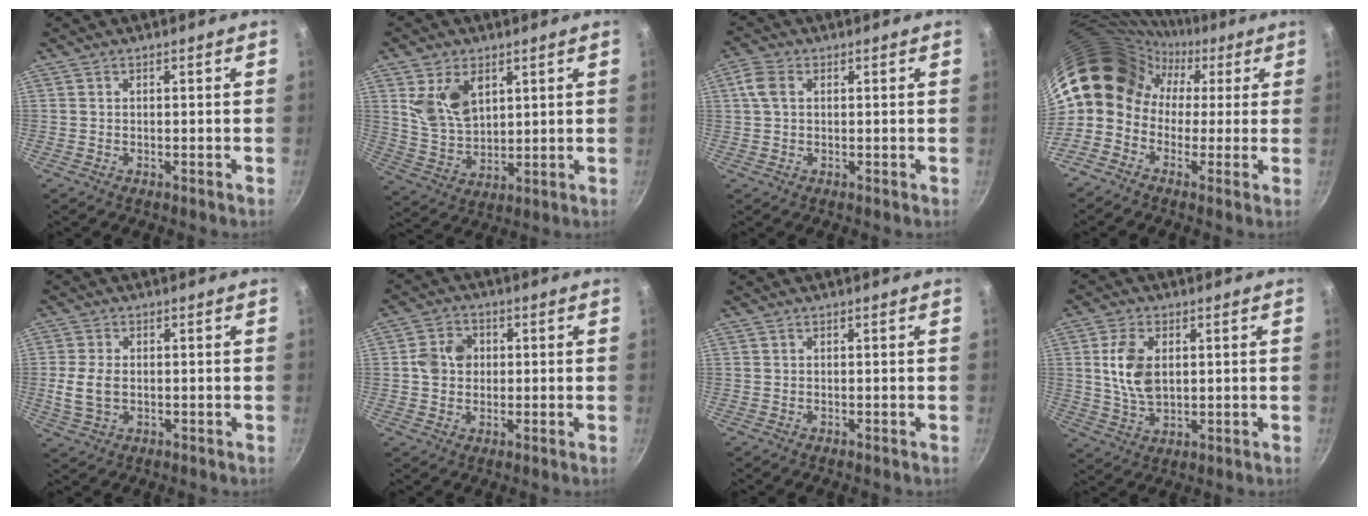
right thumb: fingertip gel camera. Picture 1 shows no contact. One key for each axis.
{"total": 10.4, "fx": 4.0, "fy": 6.7, "fz": 6.8, "tx": -0.110, "ty": -0.027, "tz": 0.086}
{"total": 3.9, "fx": 1.0, "fy": 2.7, "fz": 2.7, "tx": -0.054, "ty": 0.007, "tz": 0.014}
{"total": 16.0, "fx": 0.3, "fy": 13.8, "fz": 8.0, "tx": -0.117, "ty": 0.052, "tz": -0.018}
{"total": 5.7, "fx": -0.2, "fy": 3.9, "fz": 4.1, "tx": -0.084, "ty": -0.001, "tz": -0.002}
{"total": 6.1, "fx": 0.5, "fy": 5.1, "fz": 3.1, "tx": -0.033, "ty": 0.008, "tz": -0.001}
{"total": 0.0}
{"total": 9.0, "fx": 1.7, "fy": 5.3, "fz": 7.0, "tx": -0.128, "ty": -0.009, "tz": 0.035}